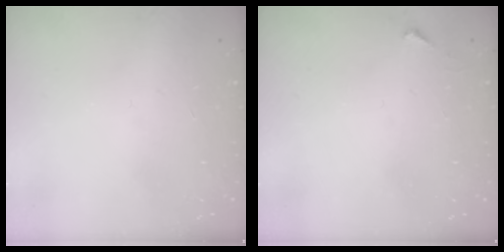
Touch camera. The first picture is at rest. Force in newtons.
{"total": 3.4, "press": 3.4, "slide": 0.4}